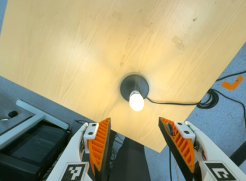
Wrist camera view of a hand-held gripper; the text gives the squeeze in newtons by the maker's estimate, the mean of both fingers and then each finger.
{"total": 0.0}